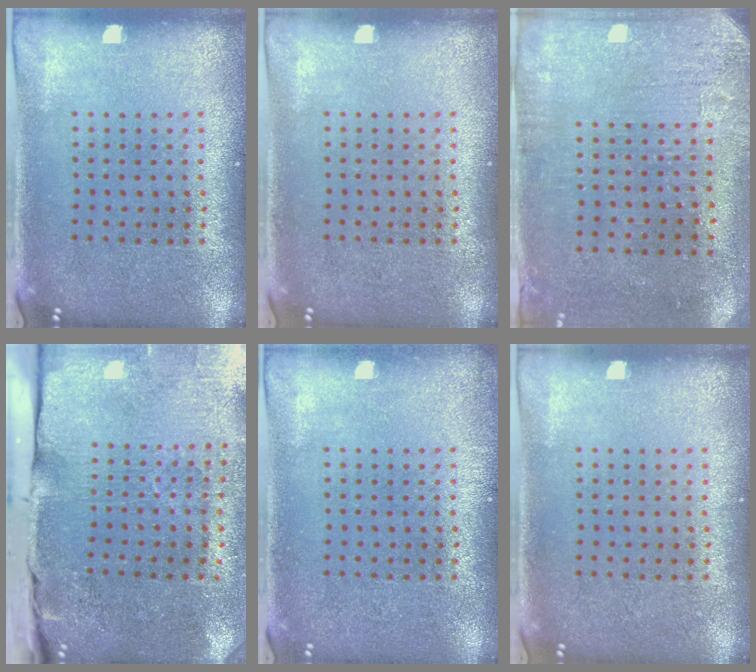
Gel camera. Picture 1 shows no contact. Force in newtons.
{"total": 0.0}
{"total": 3.1, "press": 2.5, "slide": 1.8}
{"total": 4.7, "press": 3.9, "slide": 2.6}
{"total": 0.5, "press": 0.5, "slide": 0.1}
{"total": 0.0}